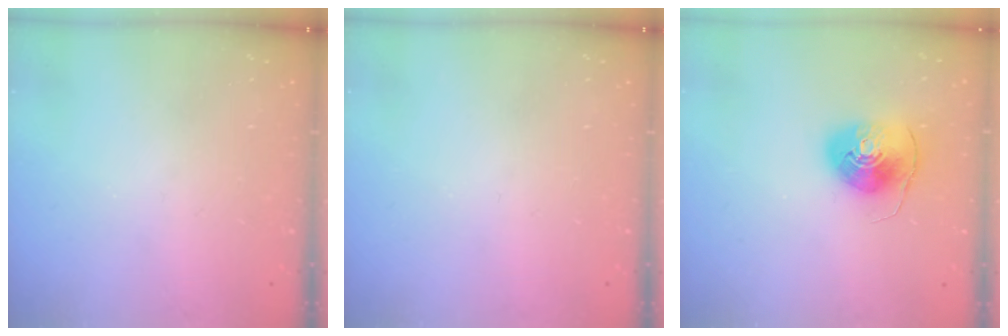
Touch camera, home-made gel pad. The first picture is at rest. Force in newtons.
{"total": 0.0}
{"total": 8.4, "press": 8.3, "slide": 1.5}